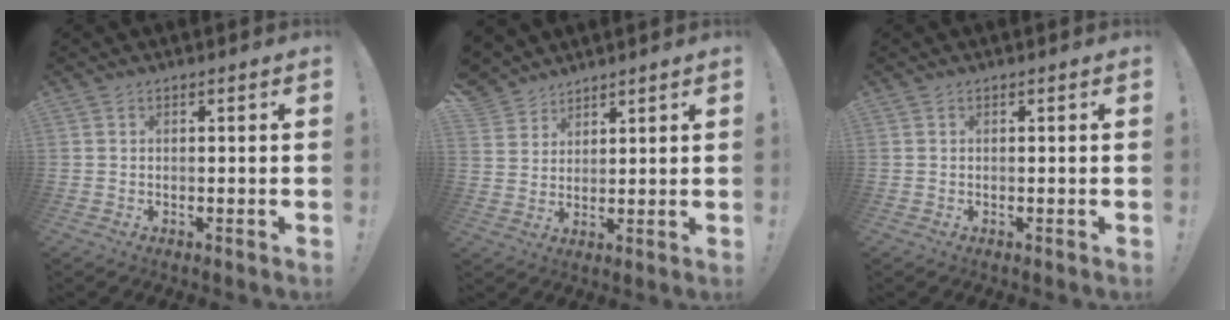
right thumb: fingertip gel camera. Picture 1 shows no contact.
{"total": 5.9, "force": [4.4, 3.9, 0.4], "torque": [-0.010, -0.038, 0.089]}
{"total": 0.0}